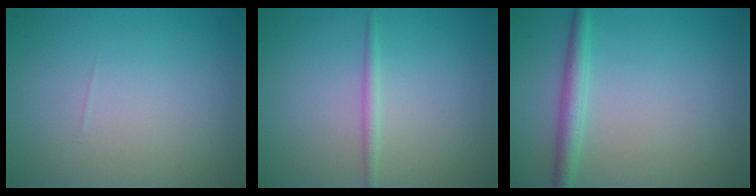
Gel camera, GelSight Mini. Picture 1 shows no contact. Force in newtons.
{"total": 1.1, "press": 1.1, "slide": 0.1}
{"total": 2.3, "press": 2.3, "slide": 0.1}